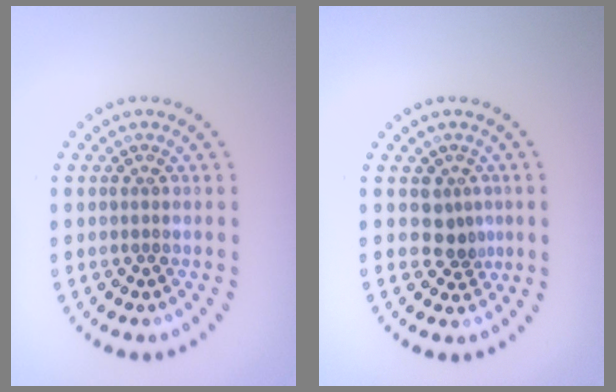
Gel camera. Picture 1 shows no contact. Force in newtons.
{"total": 2.2, "press": 1.7, "slide": 1.4}